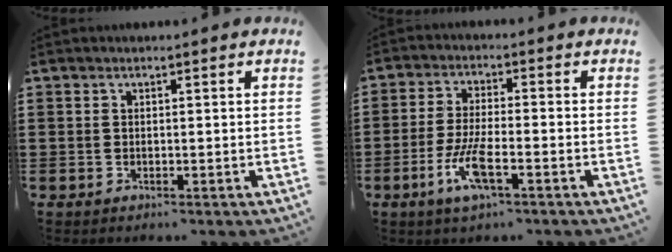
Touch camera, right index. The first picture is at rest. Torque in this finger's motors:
{"motor_torque": [2.14, 0.00, 0.70, 0.15]}